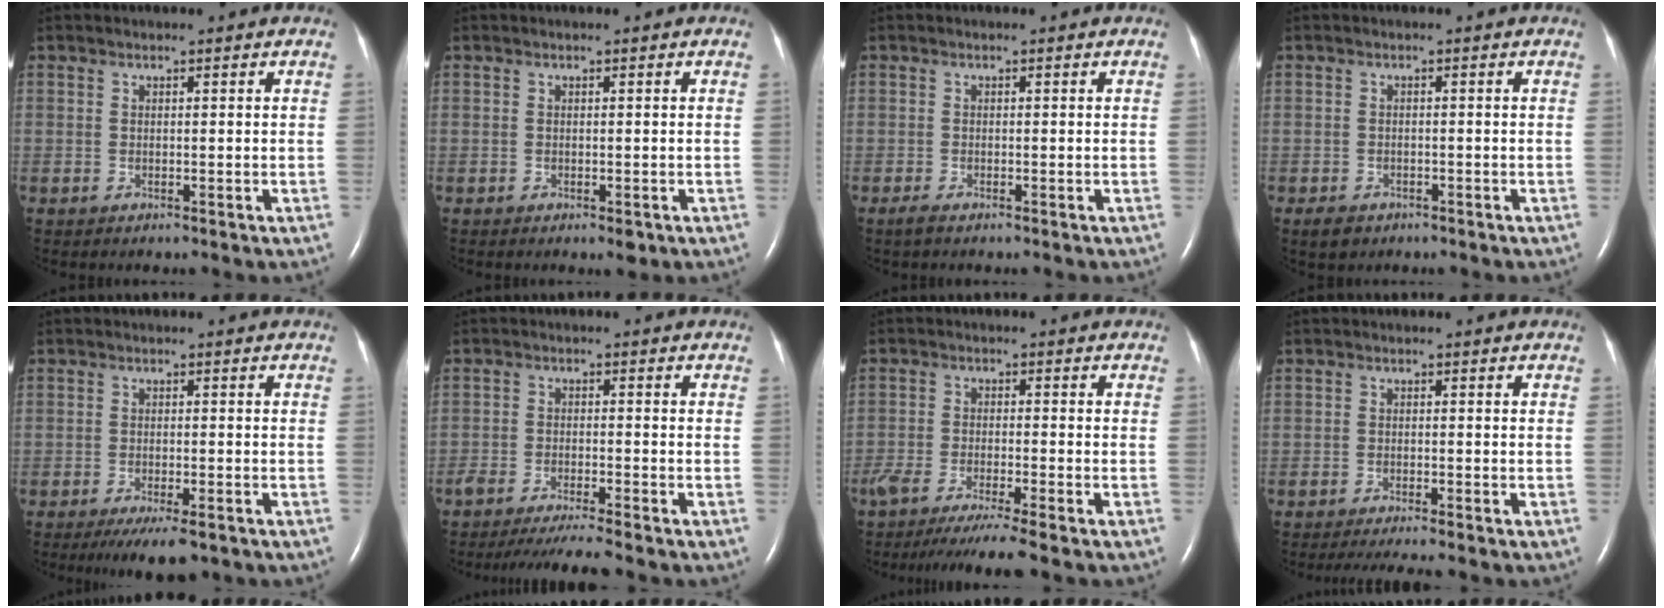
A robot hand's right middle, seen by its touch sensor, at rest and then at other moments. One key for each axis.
{"total": 1.2, "fx": -0.6, "fy": 0.5, "fz": 0.9, "tx": -0.011, "ty": -0.003, "tz": -0.003}
{"total": 0.9, "fx": -0.7, "fy": 0.1, "fz": 0.6, "tx": -0.023, "ty": -0.005, "tz": -0.016}
{"total": 2.3, "fx": -1.5, "fy": 1.5, "fz": 0.8, "tx": -0.017, "ty": 0.001, "tz": -0.017}
{"total": 6.5, "fx": -4.8, "fy": 1.5, "fz": 4.2, "tx": -0.060, "ty": -0.013, "tz": -0.069}
{"total": 7.3, "fx": -6.5, "fy": -0.8, "fz": 3.2, "tx": -0.043, "ty": -0.021, "tz": -0.107}
{"total": 9.3, "fx": -7.9, "fy": -1.2, "fz": 4.7, "tx": -0.057, "ty": -0.030, "tz": -0.125}
{"total": 5.8, "fx": -5.1, "fy": -0.1, "fz": 2.7, "tx": -0.036, "ty": -0.015, "tz": -0.082}